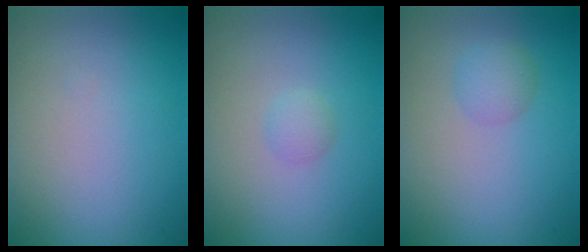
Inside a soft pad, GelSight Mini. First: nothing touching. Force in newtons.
{"total": 1.0, "press": 1.0, "slide": 0.0}
{"total": 1.6, "press": 1.6, "slide": 0.1}